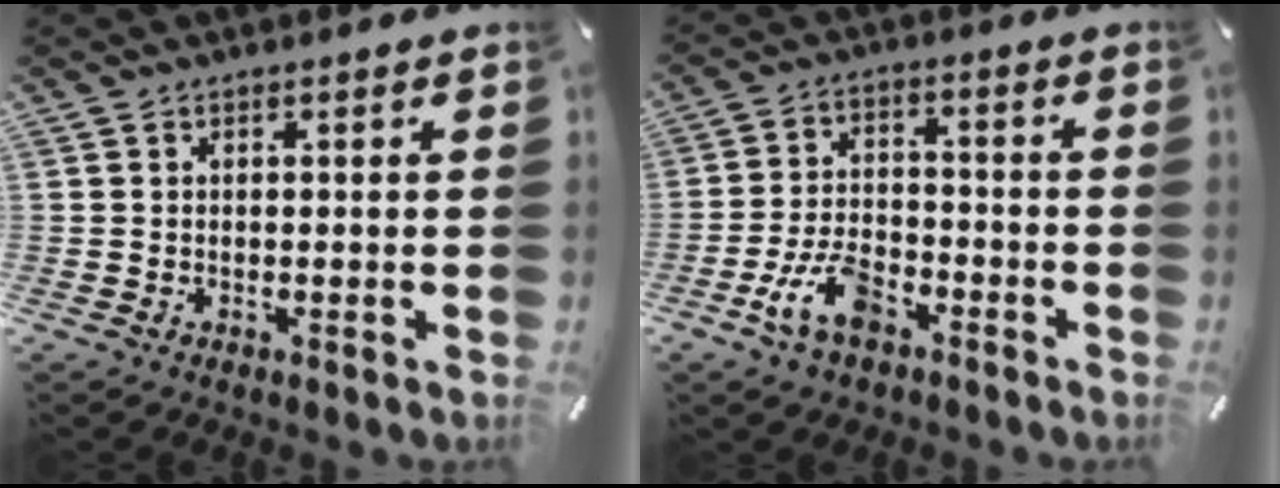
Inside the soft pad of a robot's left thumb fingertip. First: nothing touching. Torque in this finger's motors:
{"motor_torque": [1.06, 1.47, 0.82, 0.69, 0.07]}